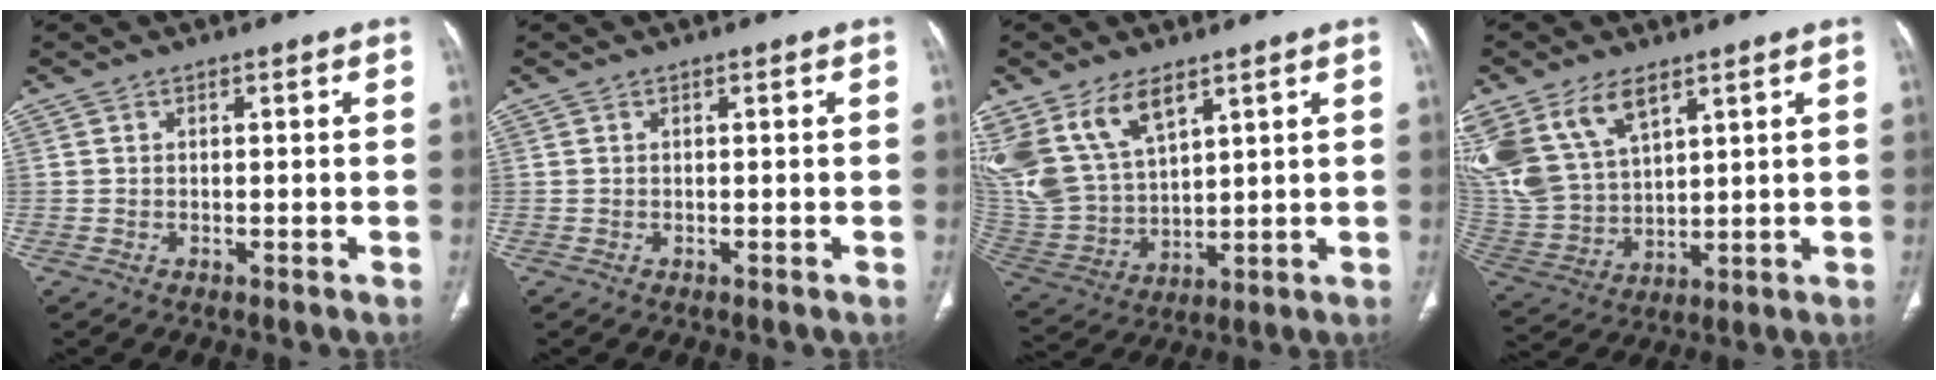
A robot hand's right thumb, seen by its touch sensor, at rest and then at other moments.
{"total": 0.0}
{"total": 16.2, "force": [9.2, 8.7, 10.1], "torque": [-0.203, -0.031, 0.203]}
{"total": 18.1, "force": [9.6, 10.4, 11.3], "torque": [-0.246, -0.018, 0.203]}